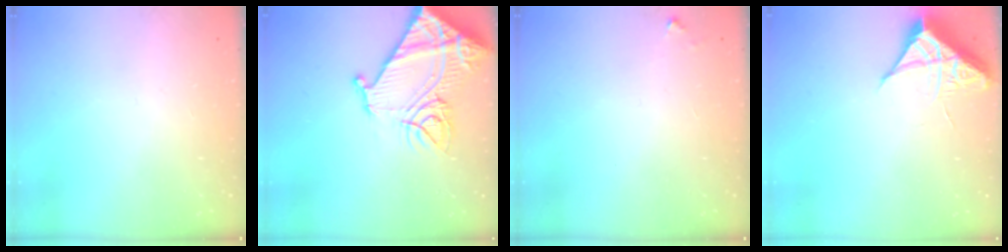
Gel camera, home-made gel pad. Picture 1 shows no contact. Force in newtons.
{"total": 18.3, "press": 18.1, "slide": 2.2}
{"total": 3.1, "press": 3.1, "slide": 0.1}
{"total": 6.4, "press": 6.4, "slide": 0.4}